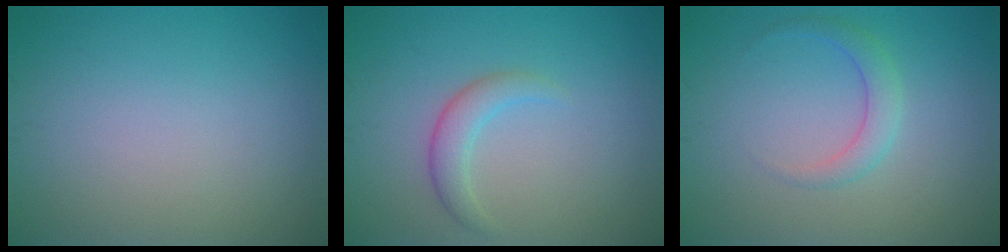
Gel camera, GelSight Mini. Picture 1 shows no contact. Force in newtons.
{"total": 2.2, "press": 2.2, "slide": 0.2}
{"total": 2.0, "press": 2.0, "slide": 0.1}